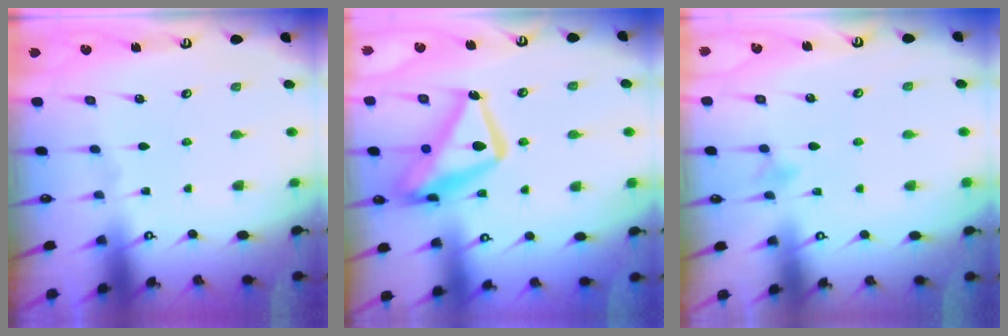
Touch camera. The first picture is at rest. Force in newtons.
{"total": 17.2, "press": 17.1, "slide": 1.5}
{"total": 5.3, "press": 5.1, "slide": 1.3}